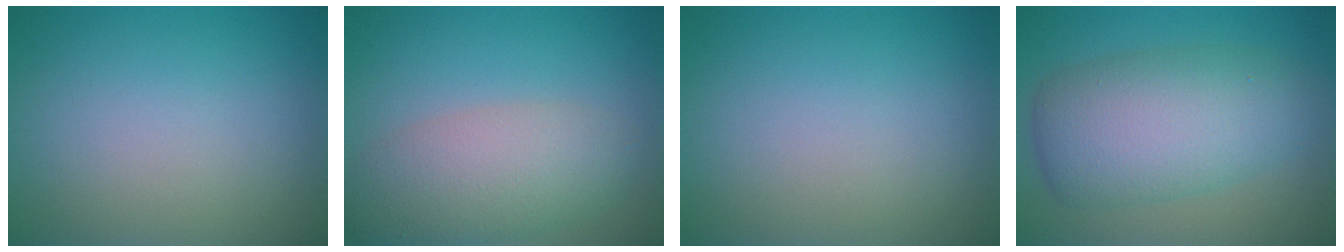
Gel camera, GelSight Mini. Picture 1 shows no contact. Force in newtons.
{"total": 5.4, "press": 5.4, "slide": 0.3}
{"total": 0.0}
{"total": 7.9, "press": 7.9, "slide": 0.1}